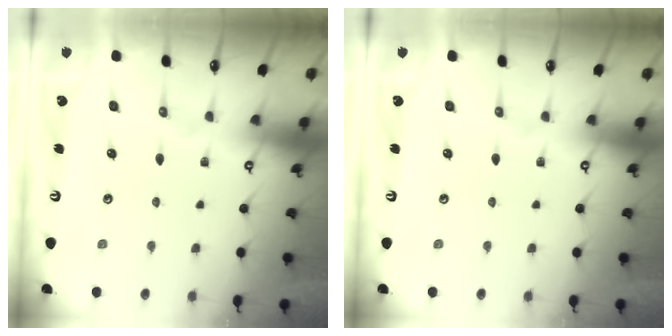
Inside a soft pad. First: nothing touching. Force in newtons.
{"total": 0.0}